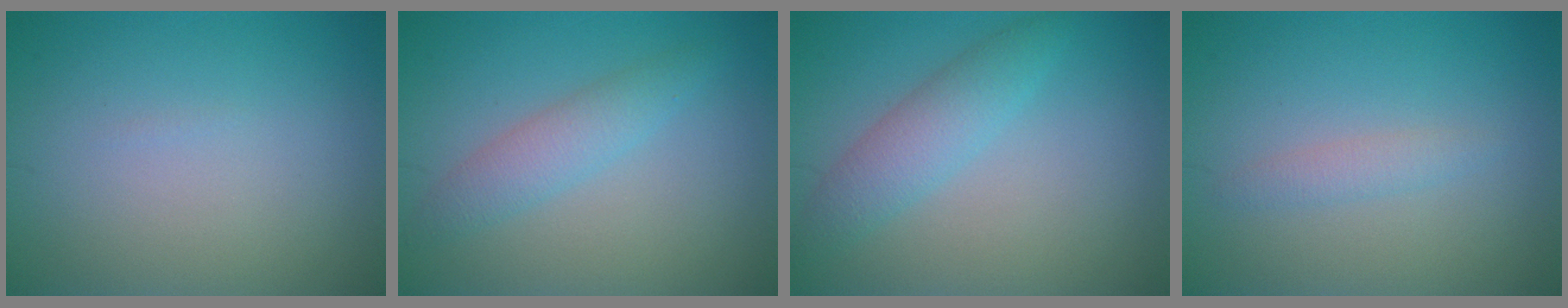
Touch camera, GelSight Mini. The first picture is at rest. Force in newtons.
{"total": 2.7, "press": 2.7, "slide": 0.1}
{"total": 2.4, "press": 2.4, "slide": 0.2}
{"total": 1.3, "press": 1.3, "slide": 0.0}